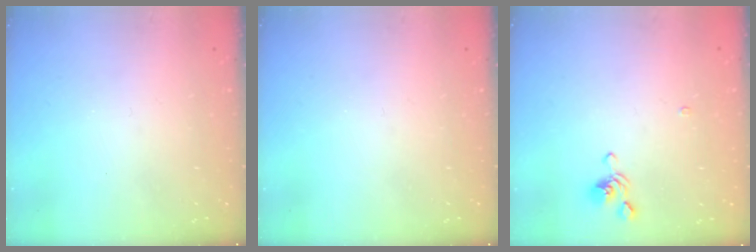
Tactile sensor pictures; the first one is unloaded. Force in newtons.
{"total": 0.0}
{"total": 3.8, "press": 3.7, "slide": 0.6}